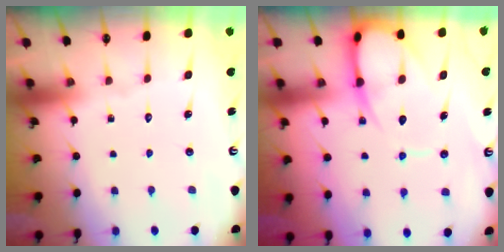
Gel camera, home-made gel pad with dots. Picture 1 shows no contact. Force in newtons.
{"total": 10.5, "press": 10.4, "slide": 1.4}